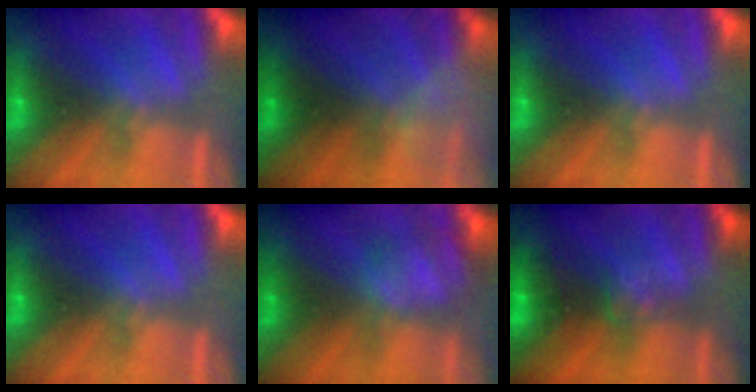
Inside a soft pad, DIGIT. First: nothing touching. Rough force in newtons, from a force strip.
{"total": 2.4}
{"total": 0.0}
{"total": 0.0}
{"total": 2.5}
{"total": 2.7}